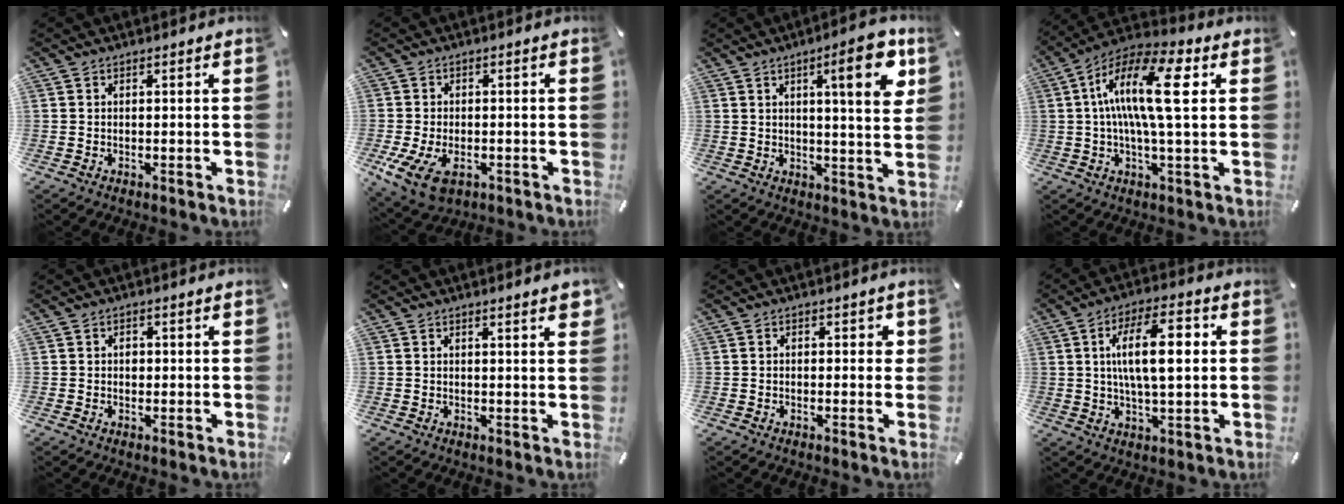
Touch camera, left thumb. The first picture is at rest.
{"total": 8.4, "force": [-3.5, 5.3, 5.6], "torque": [-0.124, -0.003, -0.062]}
{"total": 13.3, "force": [5.4, 2.8, 11.9], "torque": [-0.157, -0.025, 0.074]}
{"total": 16.2, "force": [2.9, 4.8, 15.2], "torque": [-0.304, 0.002, 0.042]}
{"total": 1.3, "force": [0.0, 1.2, 0.5], "torque": [-0.005, 0.002, -0.005]}
{"total": 2.3, "force": [1.4, 0.2, 1.8], "torque": [-0.029, -0.003, 0.022]}
{"total": 1.9, "force": [-0.1, 1.2, 1.4], "torque": [-0.020, 0.004, -0.007]}
{"total": 13.3, "force": [2.3, 4.9, 12.1], "torque": [-0.215, 0.003, 0.032]}